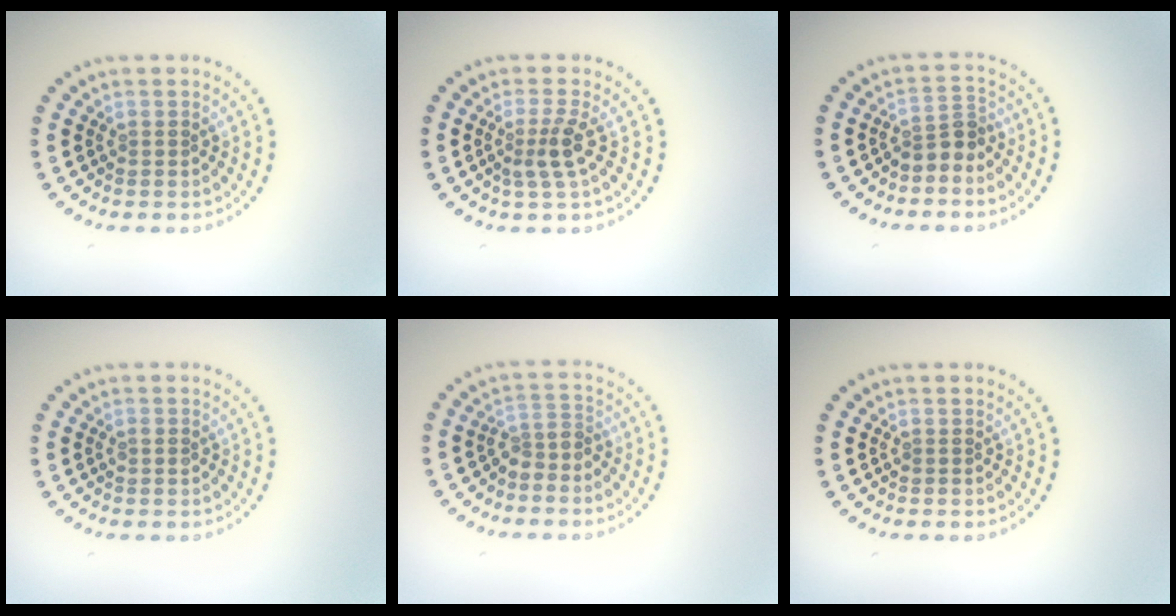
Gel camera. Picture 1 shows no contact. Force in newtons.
{"total": 2.3, "press": 1.8, "slide": 1.5}
{"total": 2.4, "press": 1.9, "slide": 1.5}
{"total": 1.0, "press": 1.0, "slide": 0.1}
{"total": 2.3, "press": 1.7, "slide": 1.6}
{"total": 0.0}